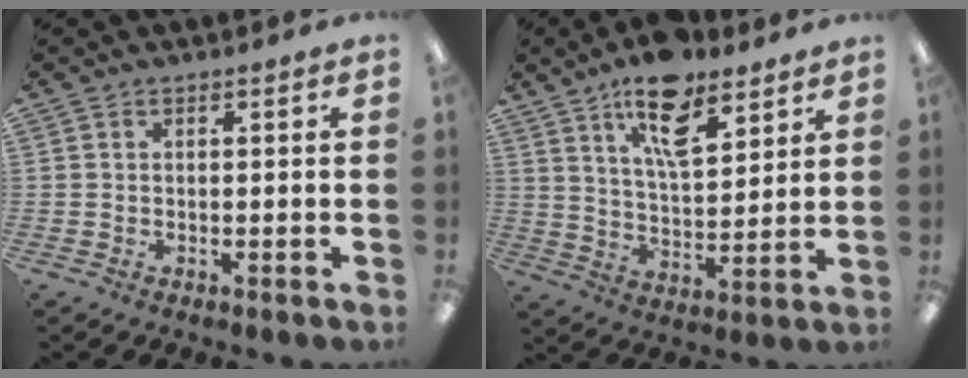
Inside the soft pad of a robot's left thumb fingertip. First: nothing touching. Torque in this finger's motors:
{"motor_torque": [0.28, 0.34, 1.13, -1.63, 0.23]}